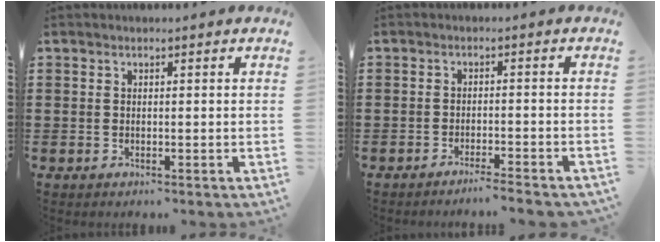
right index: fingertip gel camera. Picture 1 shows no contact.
{"total": 2.3, "force": [-2.2, -0.3, 0.7], "torque": [-0.013, 0.000, -0.044]}